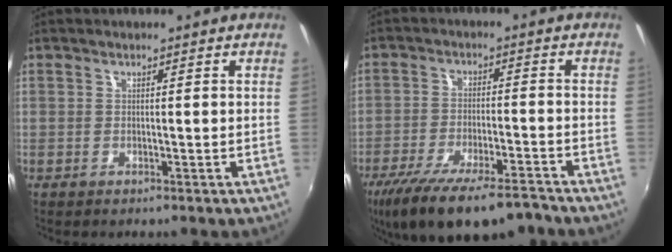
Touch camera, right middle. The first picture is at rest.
{"total": 16.2, "force": [-12.5, 3.9, 9.6], "torque": [-0.194, -0.036, -0.206]}